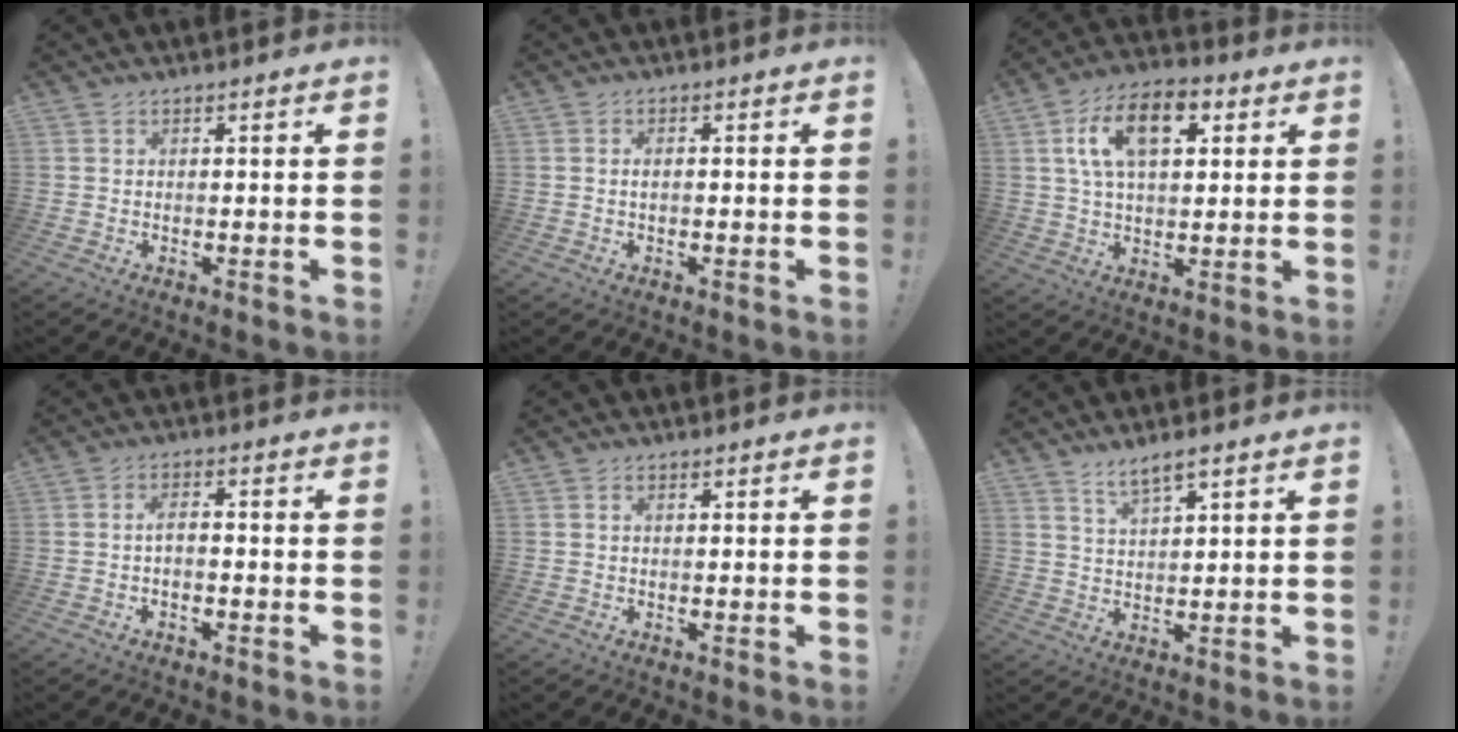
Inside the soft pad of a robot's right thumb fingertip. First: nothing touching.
{"total": 1.4, "force": [-0.4, 0.5, 1.2], "torque": [-0.024, 0.004, -0.008]}
{"total": 14.4, "force": [5.0, 7.8, 11.0], "torque": [-0.187, 0.005, 0.088]}
{"total": 2.6, "force": [-0.9, 0.8, 2.3], "torque": [-0.043, 0.003, -0.017]}
{"total": 0.5, "force": [0.2, 0.2, 0.4], "torque": [-0.002, -0.002, 0.003]}
{"total": 4.7, "force": [3.7, 0.6, 2.7], "torque": [-0.048, -0.021, 0.064]}